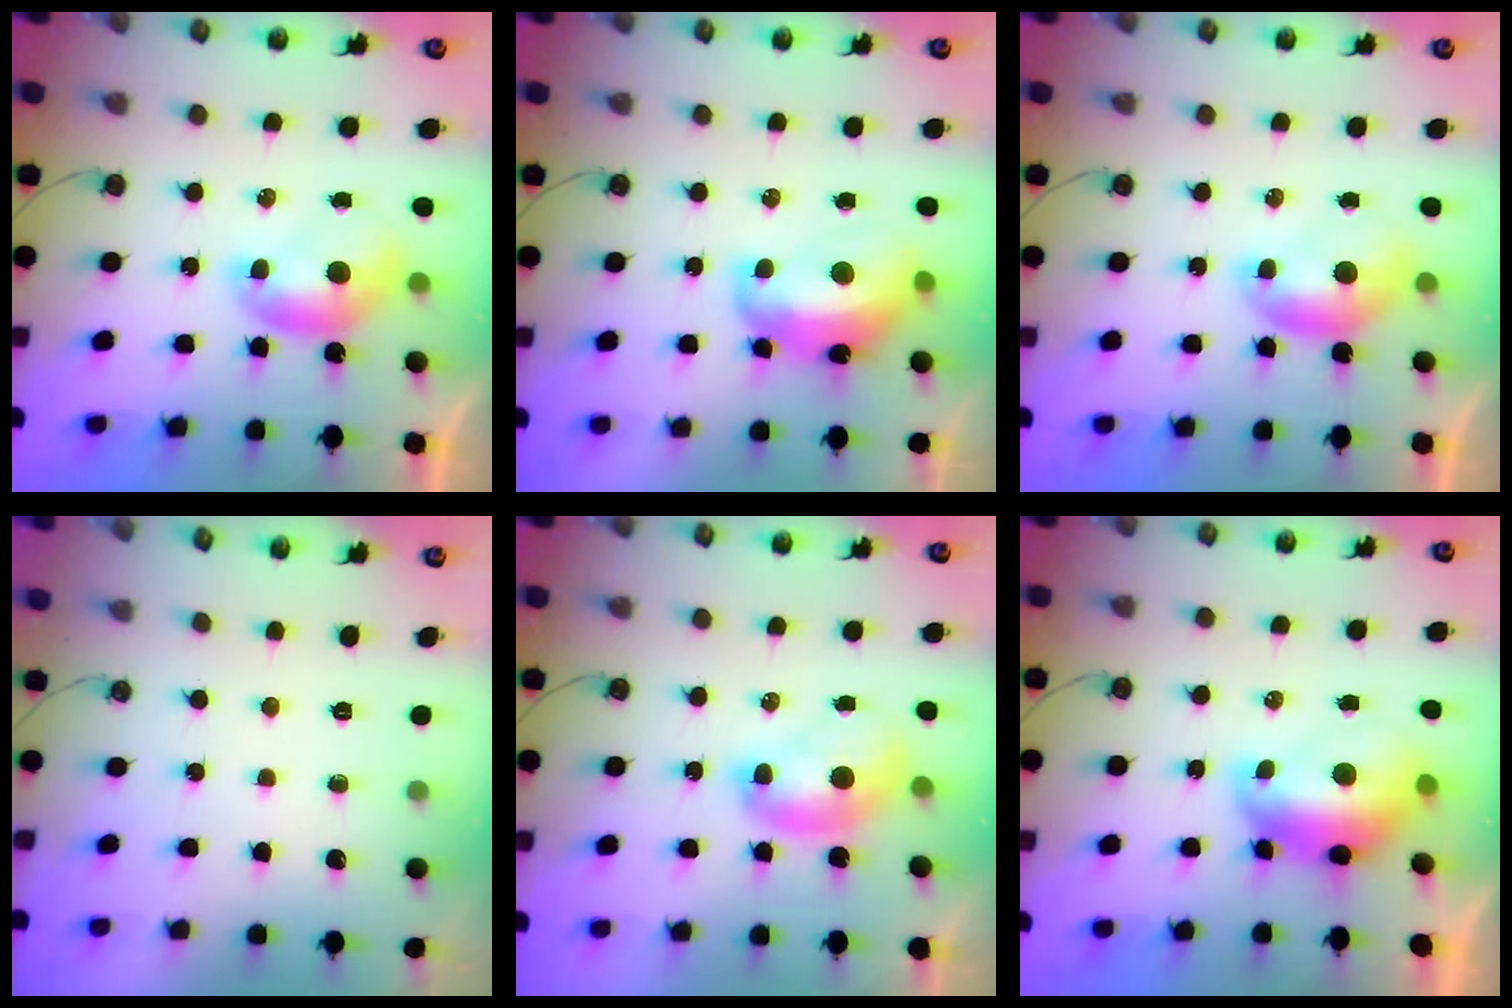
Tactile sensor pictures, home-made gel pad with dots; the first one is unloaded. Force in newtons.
{"total": 7.1, "press": 7.0, "slide": 1.3}
{"total": 0.0}
{"total": 0.0}
{"total": 2.3, "press": 2.3, "slide": 0.3}
{"total": 2.9, "press": 2.8, "slide": 0.7}